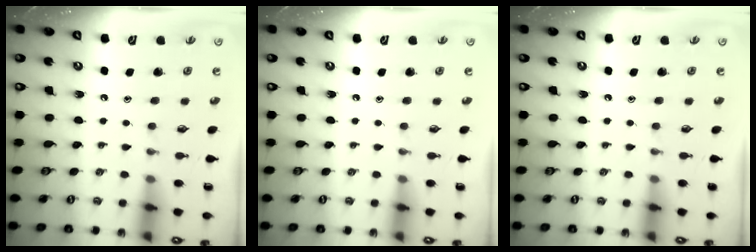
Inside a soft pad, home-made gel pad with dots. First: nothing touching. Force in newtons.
{"total": 0.0}
{"total": 0.0}